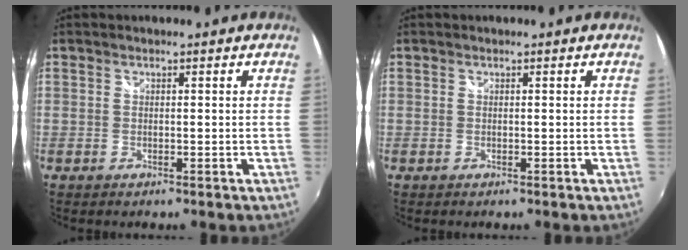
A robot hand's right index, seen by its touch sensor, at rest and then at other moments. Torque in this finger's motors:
{"motor_torque": [0.51, 0.21, 0.00, 0.02]}